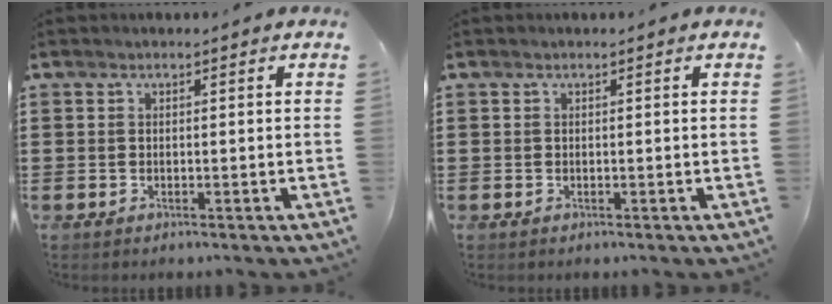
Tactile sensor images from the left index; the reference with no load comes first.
{"total": 0.0}